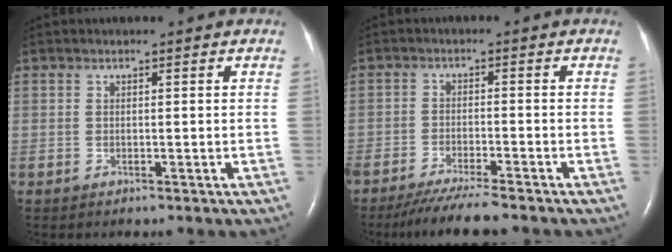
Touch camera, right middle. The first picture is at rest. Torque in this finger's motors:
{"motor_torque": [0.94, -0.89, 0.23, 0.14]}